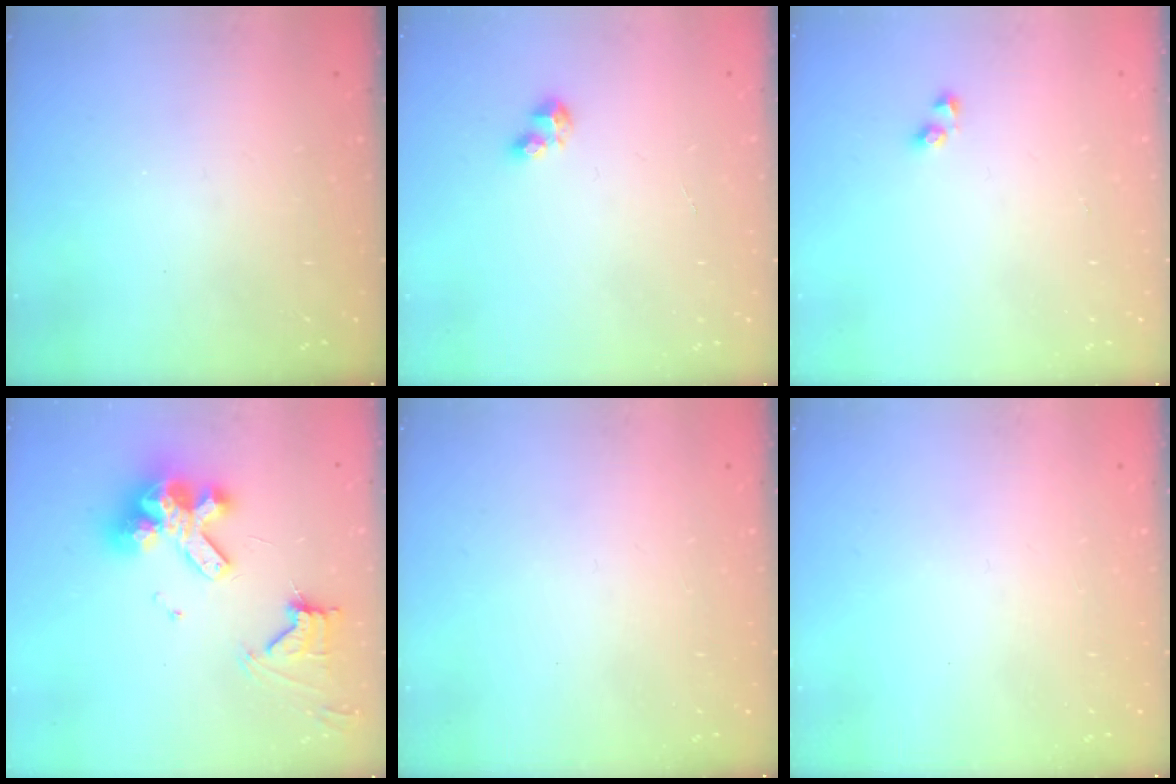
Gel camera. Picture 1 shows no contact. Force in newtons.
{"total": 3.6, "press": 3.6, "slide": 0.5}
{"total": 2.9, "press": 2.7, "slide": 1.1}
{"total": 15.7, "press": 15.6, "slide": 1.7}
{"total": 0.0}
{"total": 0.0}